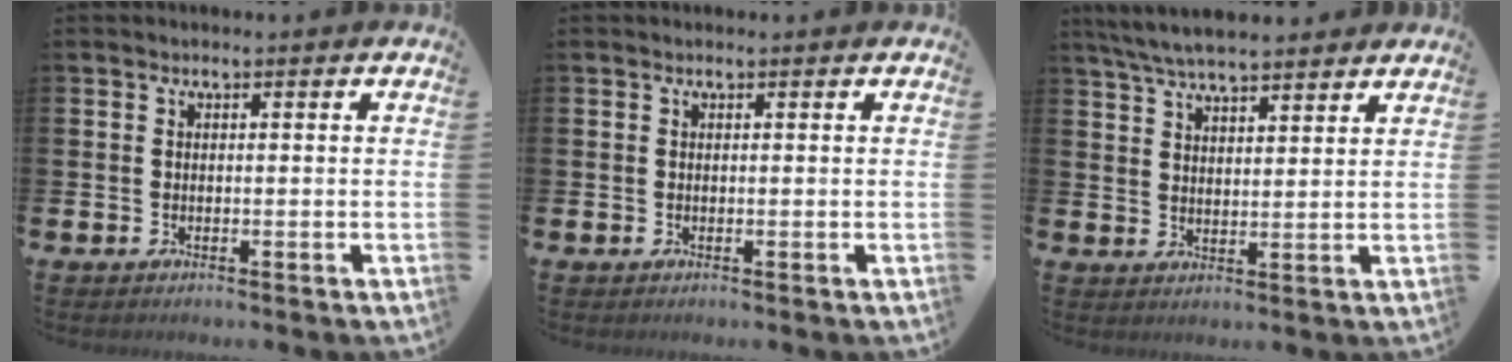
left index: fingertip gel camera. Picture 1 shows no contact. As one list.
[{"total": 0.0}, {"total": 6.2, "force": [5.9, 0.9, 1.7], "torque": [-0.058, -0.016, 0.109]}]